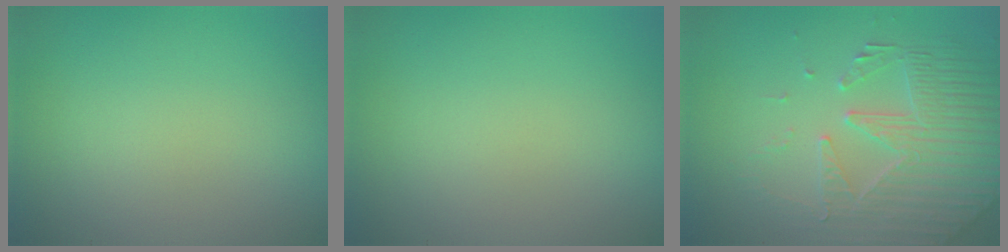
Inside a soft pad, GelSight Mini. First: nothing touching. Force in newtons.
{"total": 0.0}
{"total": 4.3, "press": 4.1, "slide": 1.3}